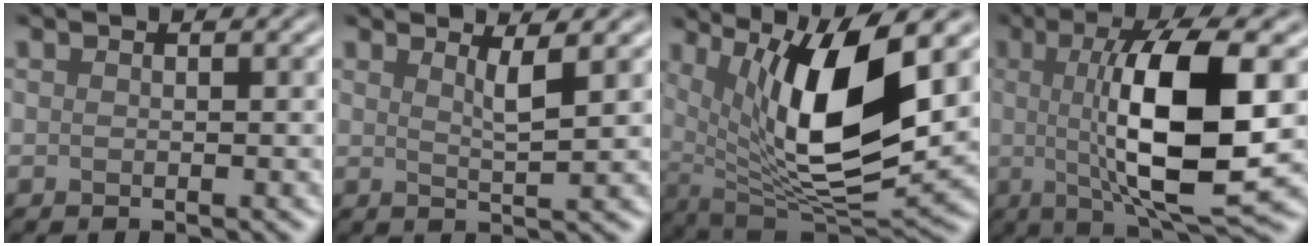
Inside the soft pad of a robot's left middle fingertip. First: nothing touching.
{"total": 2.3, "force": [1.2, 0.5, 1.9], "torque": [-0.024, -0.004, 0.016]}
{"total": 11.4, "force": [3.5, 3.7, 10.1], "torque": [-0.171, -0.016, 0.069]}
{"total": 11.0, "force": [0.5, 2.8, 10.6], "torque": [-0.163, -0.005, 0.012]}